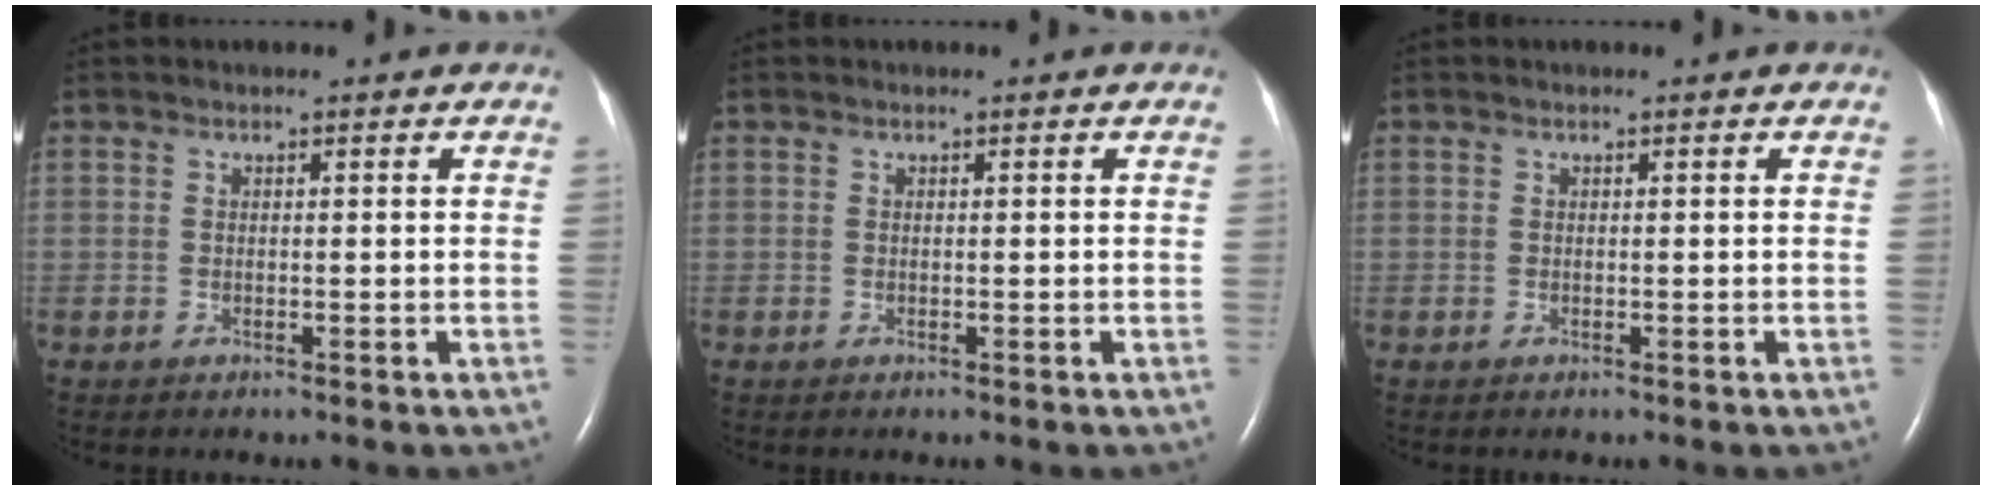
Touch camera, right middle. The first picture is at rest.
{"total": 0.0}
{"total": 0.0}